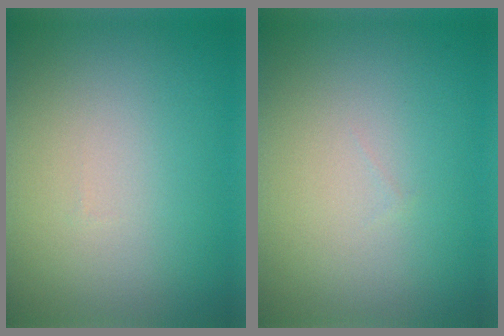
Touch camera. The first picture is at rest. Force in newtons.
{"total": 0.0}